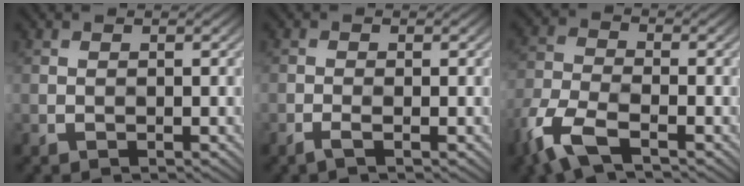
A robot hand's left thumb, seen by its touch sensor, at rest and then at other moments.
{"total": 0.8, "force": [0.3, 0.0, 0.8], "torque": [-0.012, 0.006, -0.003]}
{"total": 7.7, "force": [-4.3, 3.1, 5.5], "torque": [-0.128, -0.009, -0.103]}